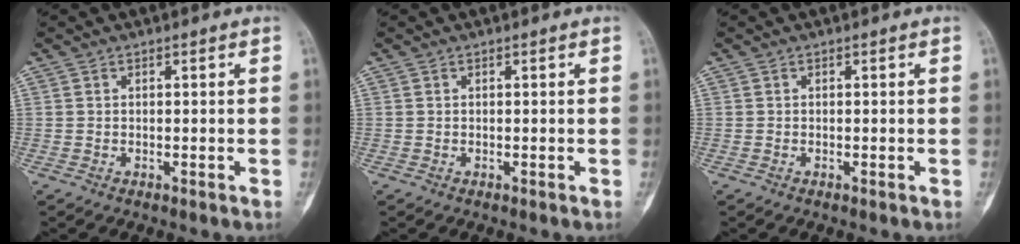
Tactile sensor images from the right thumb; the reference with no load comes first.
{"total": 0.0}
{"total": 0.0}